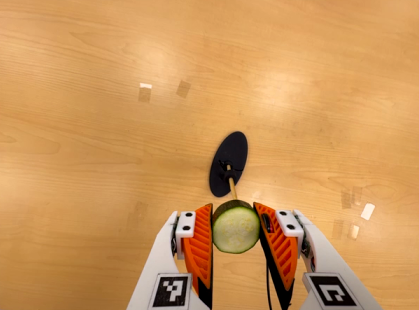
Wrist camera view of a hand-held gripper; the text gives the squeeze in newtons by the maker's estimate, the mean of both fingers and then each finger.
{"total": 11.4, "left": 10.5, "right": 12.2}